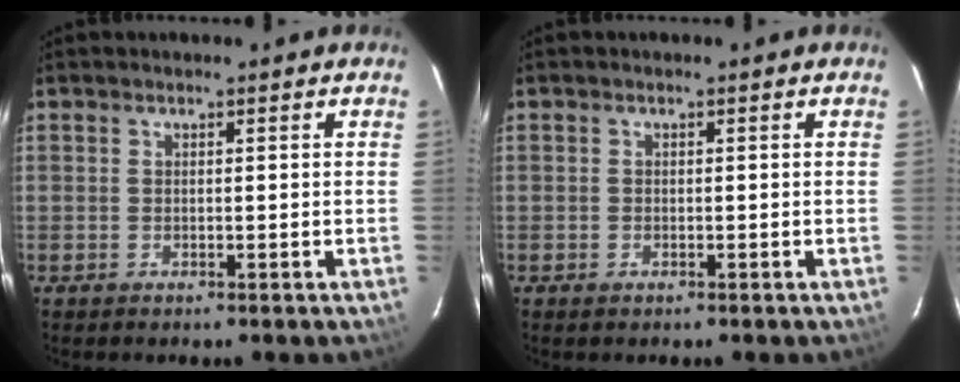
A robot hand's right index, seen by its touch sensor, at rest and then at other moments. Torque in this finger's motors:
{"motor_torque": [0.10, -0.06, 0.05, 0.01]}